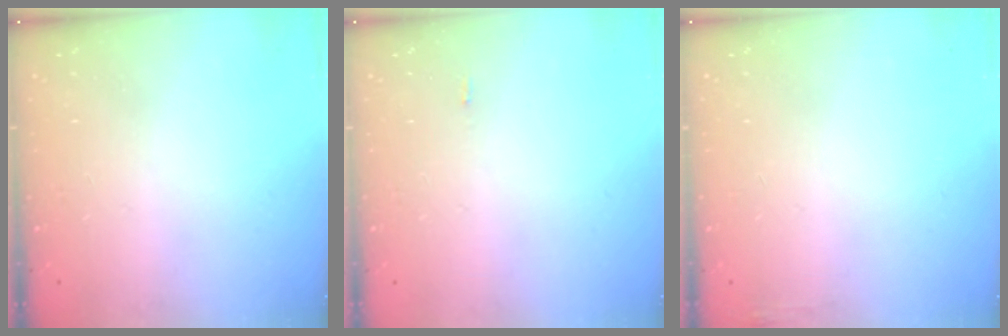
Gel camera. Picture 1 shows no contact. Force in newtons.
{"total": 12.5, "press": 4.6, "slide": 11.7}
{"total": 3.5, "press": 3.1, "slide": 1.6}